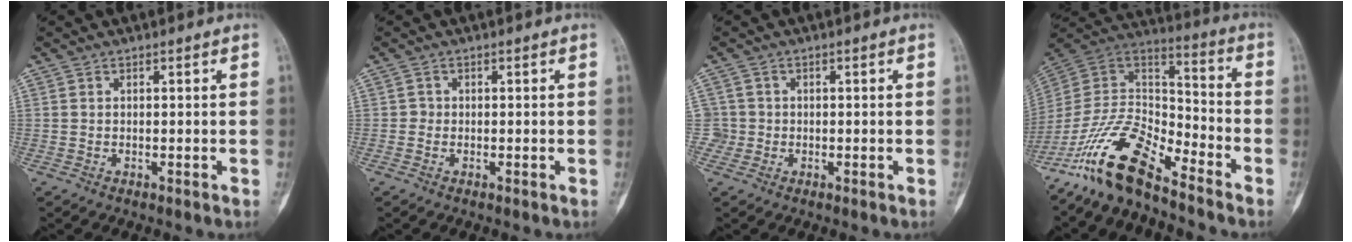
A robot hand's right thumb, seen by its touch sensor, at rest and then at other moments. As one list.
[{"total": 0.6, "force": [-0.3, 0.5, 0.2], "torque": [0.002, 0.002, -0.011]}, {"total": 2.3, "force": [-0.6, 2.2, -0.3], "torque": [0.020, 0.008, -0.017]}, {"total": 16.2, "force": [-12.1, 5.7, 9.2], "torque": [-0.157, 0.092, -0.234]}]